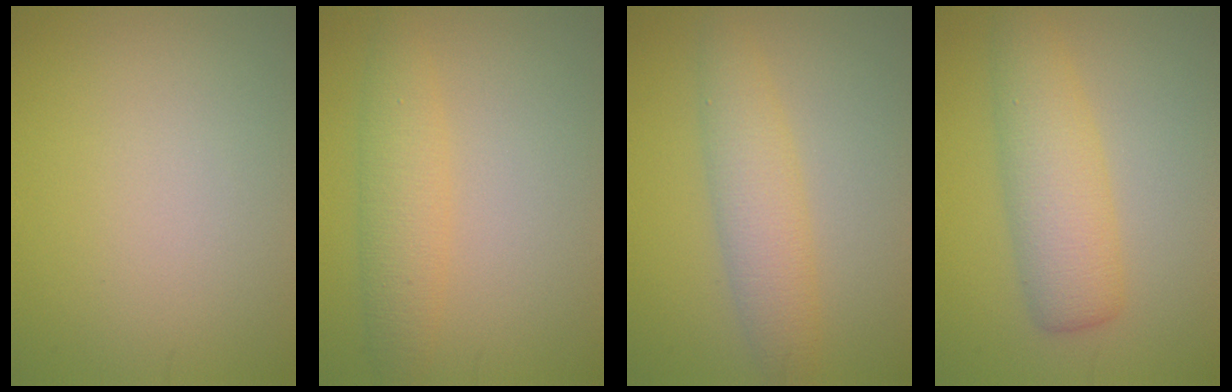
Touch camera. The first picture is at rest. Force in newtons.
{"total": 3.5, "press": 3.5, "slide": 0.2}
{"total": 3.9, "press": 3.9, "slide": 0.0}
{"total": 4.9, "press": 4.9, "slide": 0.1}